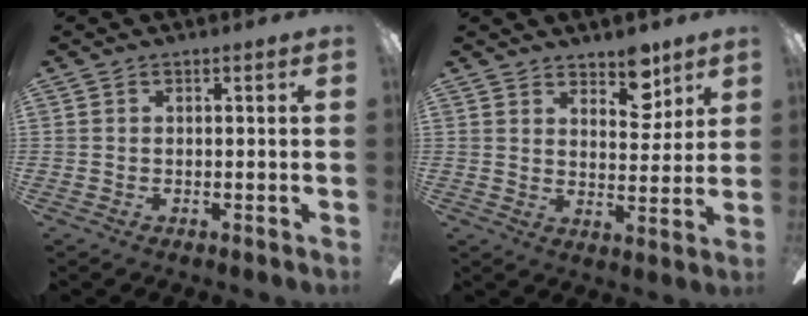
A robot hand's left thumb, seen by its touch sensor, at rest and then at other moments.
{"total": 8.5, "force": [6.3, 4.1, 4.1], "torque": [-0.033, -0.036, 0.107]}